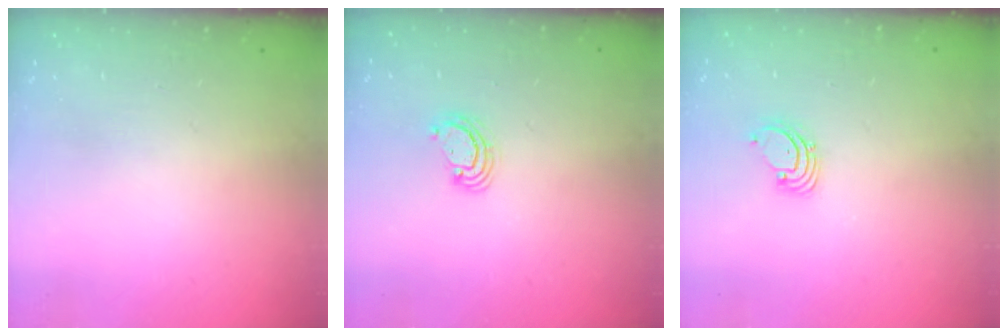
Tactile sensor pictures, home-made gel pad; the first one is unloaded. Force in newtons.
{"total": 3.2, "press": 3.1, "slide": 0.3}
{"total": 1.5, "press": 1.5, "slide": 0.1}